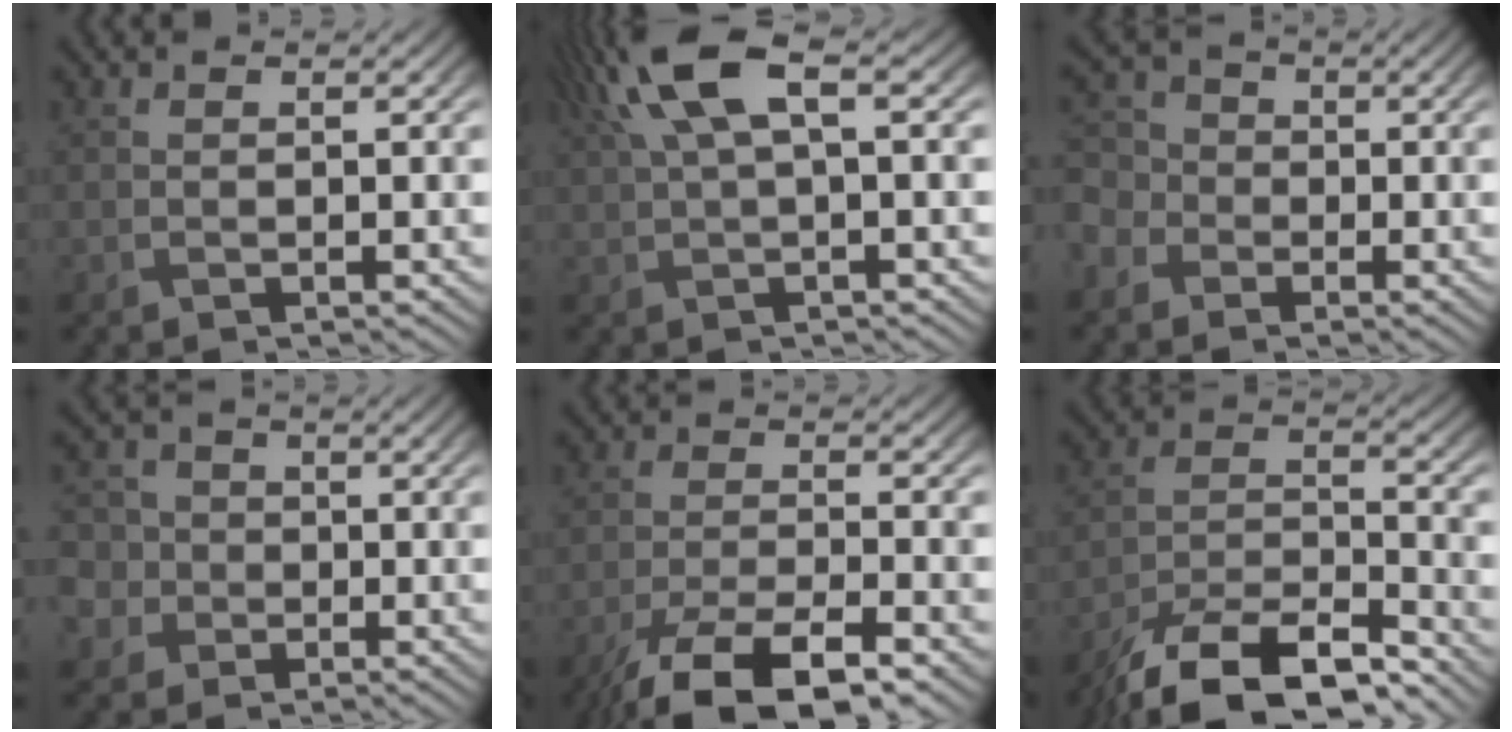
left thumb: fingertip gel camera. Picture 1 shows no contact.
{"total": 8.6, "force": [3.3, 2.7, 7.4], "torque": [-0.163, 0.028, 0.060]}
{"total": 4.8, "force": [-2.0, 4.1, 1.7], "torque": [-0.058, -0.003, -0.049]}
{"total": 7.3, "force": [-0.6, 6.8, 2.4], "torque": [-0.089, 0.014, -0.050]}
{"total": 9.5, "force": [-6.8, 2.5, 6.2], "torque": [-0.114, -0.006, -0.125]}
{"total": 13.7, "force": [-11.1, 3.7, 7.1], "torque": [-0.143, -0.011, -0.202]}